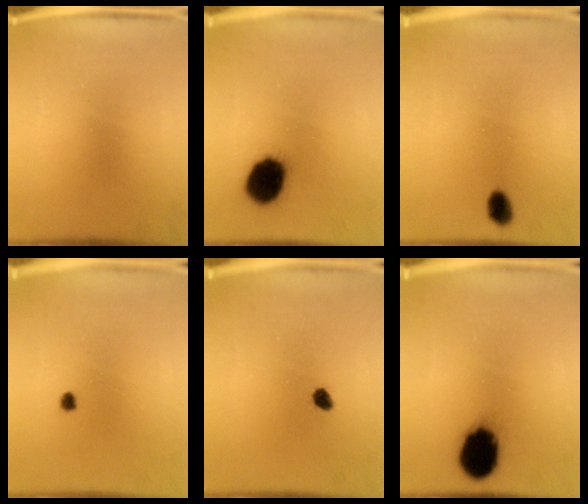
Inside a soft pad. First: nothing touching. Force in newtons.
{"total": 13.4}
{"total": 3.5}
{"total": 0.9}
{"total": 2.0}
{"total": 14.0}